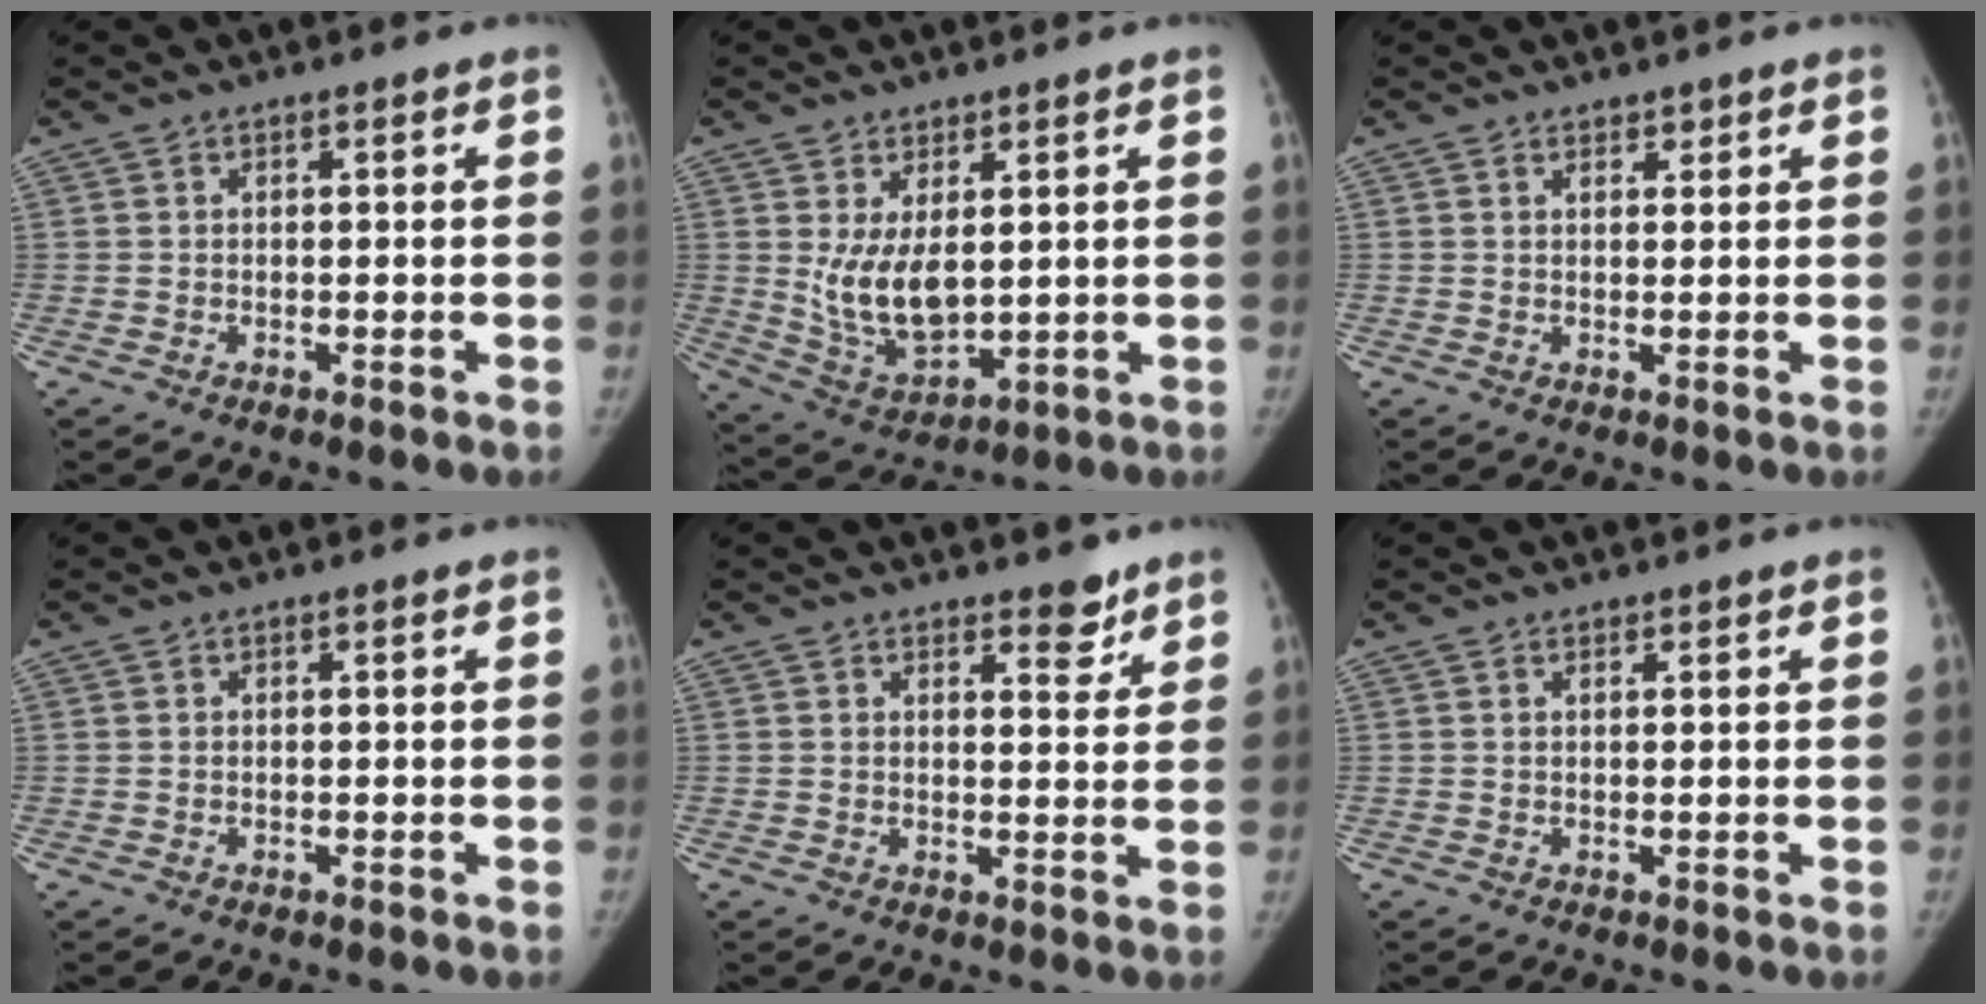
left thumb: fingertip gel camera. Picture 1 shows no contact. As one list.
[{"total": 10.0, "force": [1.8, 5.7, 8.0], "torque": [-0.129, -0.025, 0.056]}, {"total": 1.4, "force": [1.1, 0.8, 0.3], "torque": [0.007, -0.007, 0.016]}, {"total": 0.0}, {"total": 3.9, "force": [3.0, 1.8, 1.7], "torque": [-0.001, -0.021, 0.042]}, {"total": 0.6, "force": [0.5, 0.3, 0.1], "torque": [-0.003, -0.004, 0.007]}]